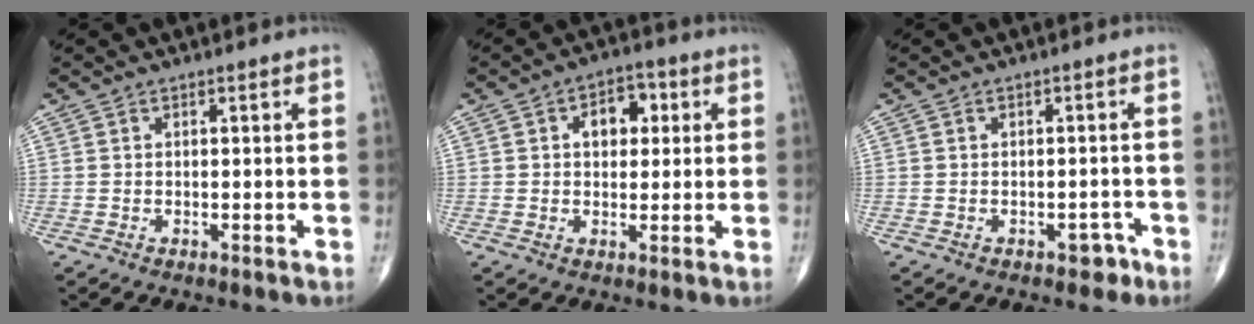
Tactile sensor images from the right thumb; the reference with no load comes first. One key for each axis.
{"total": 6.8, "fx": 1.6, "fy": 4.6, "fz": 4.8, "tx": -0.042, "ty": 0.010, "tz": 0.017}
{"total": 2.6, "fx": -1.6, "fy": 1.6, "fz": 1.2, "tx": -0.002, "ty": 0.012, "tz": -0.017}